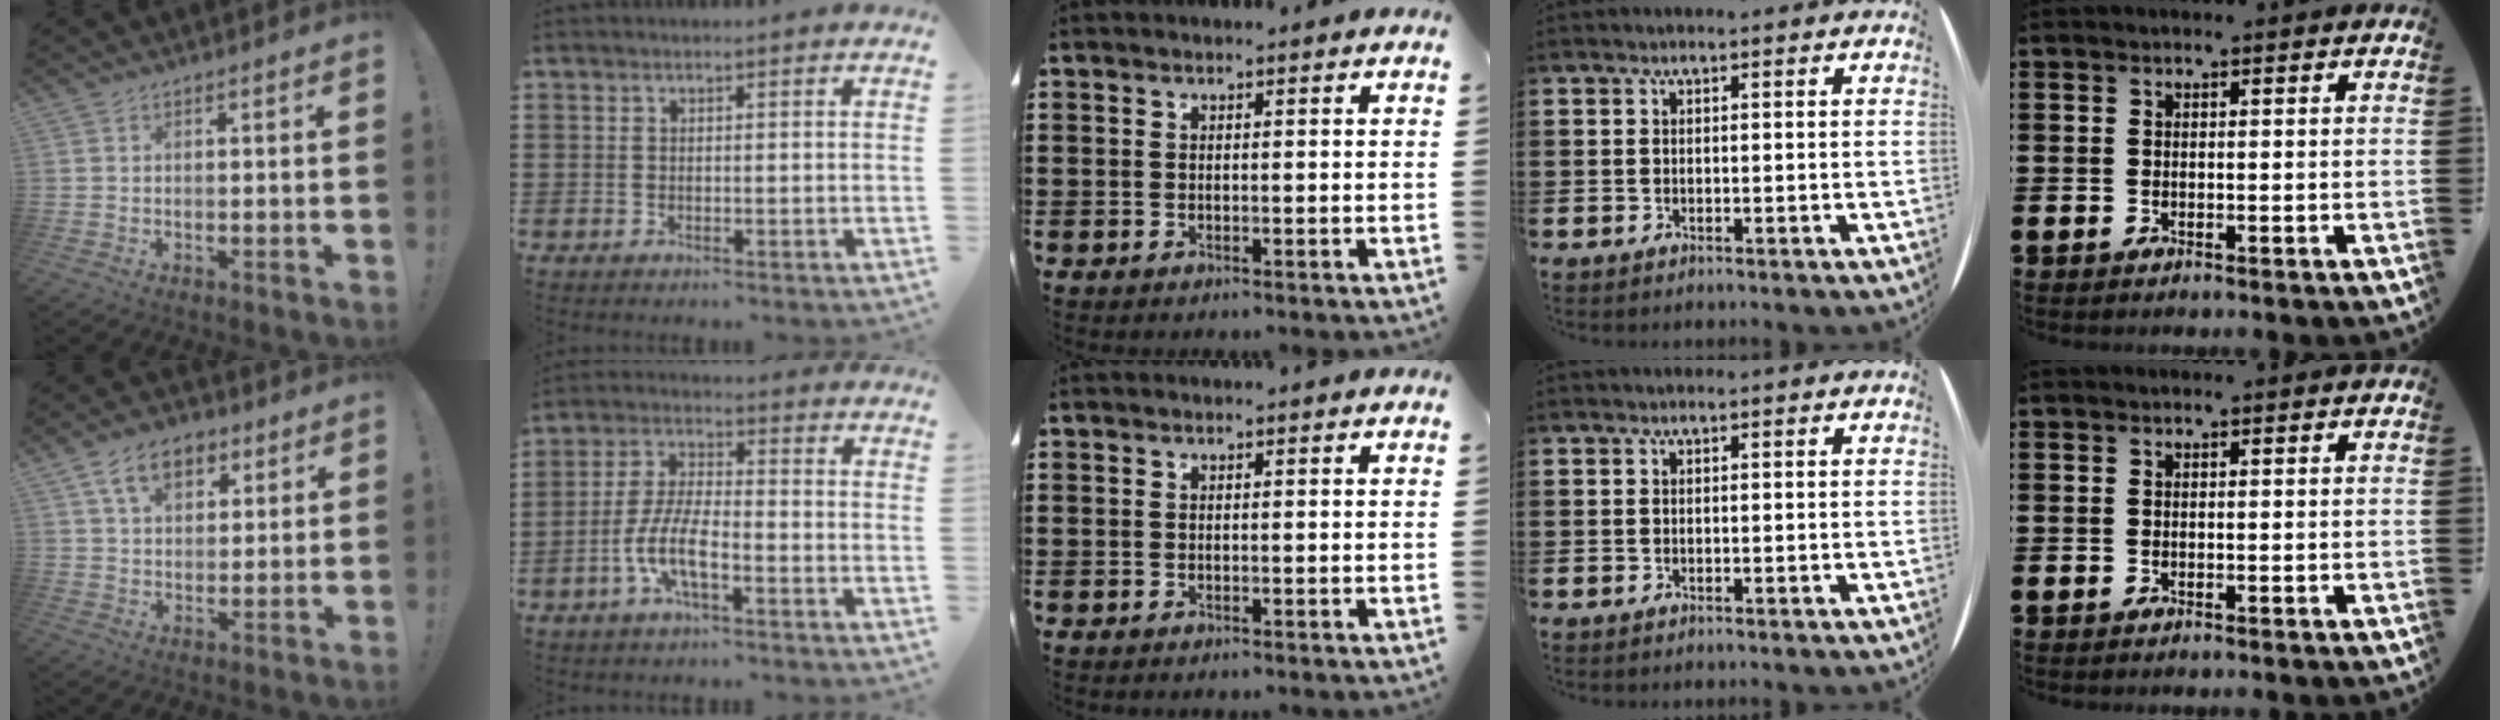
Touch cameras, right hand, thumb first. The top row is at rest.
{"thumb": {"total": 10.9, "force": [5.2, 7.2, 6.4], "torque": [-0.092, -0.007, 0.096]}, "index": {"total": 7.5, "force": [-3.3, 2.3, 6.4], "torque": [-0.154, -0.011, -0.068]}}